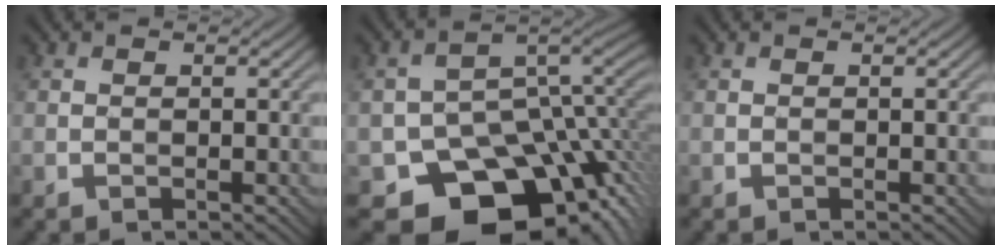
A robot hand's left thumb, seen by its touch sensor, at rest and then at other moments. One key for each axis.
{"total": 15.1, "fx": -7.0, "fy": 10.6, "fz": 8.1, "tx": -0.112, "ty": -0.038, "tz": -0.103}
{"total": 0.0}